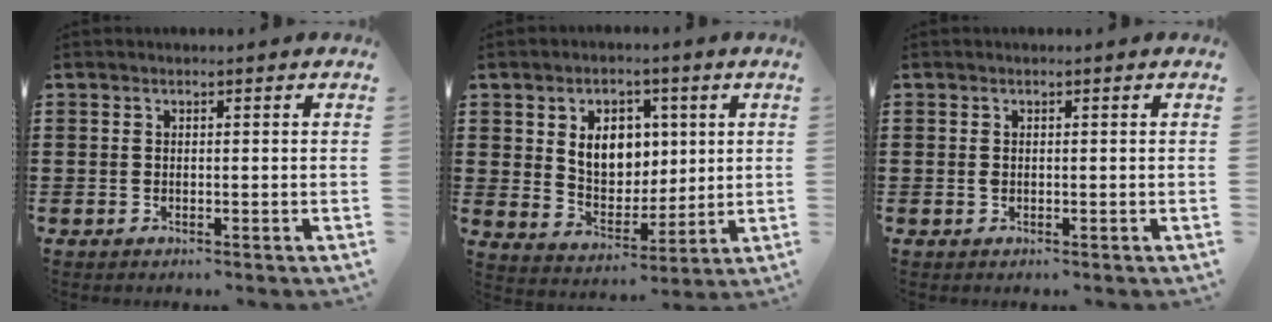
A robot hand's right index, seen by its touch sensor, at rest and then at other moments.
{"total": 7.9, "force": [2.1, 6.0, 4.7], "torque": [-0.091, 0.011, 0.034]}
{"total": 0.7, "force": [0.0, 0.4, 0.6], "torque": [-0.012, 0.001, -0.001]}